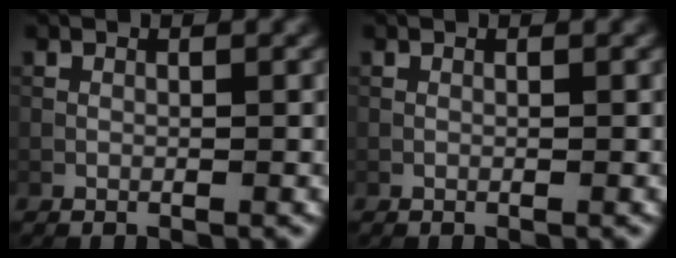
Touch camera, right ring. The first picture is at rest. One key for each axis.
{"total": 0.0}